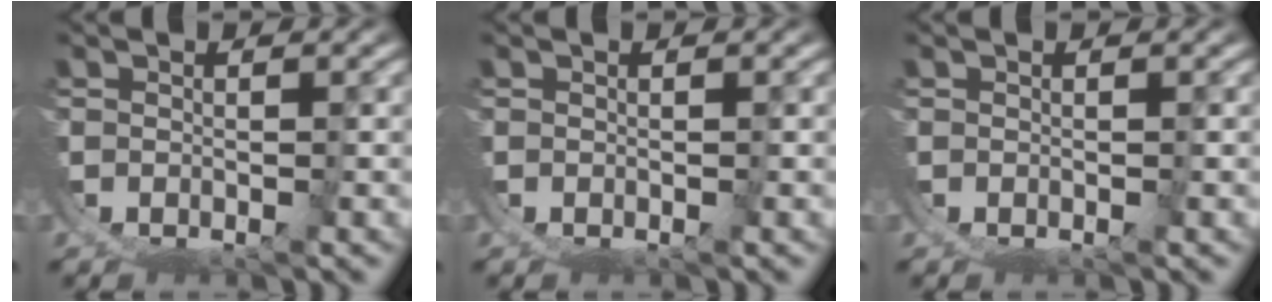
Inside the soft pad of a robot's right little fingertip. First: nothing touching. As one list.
[{"total": 0.0}, {"total": 0.0}]